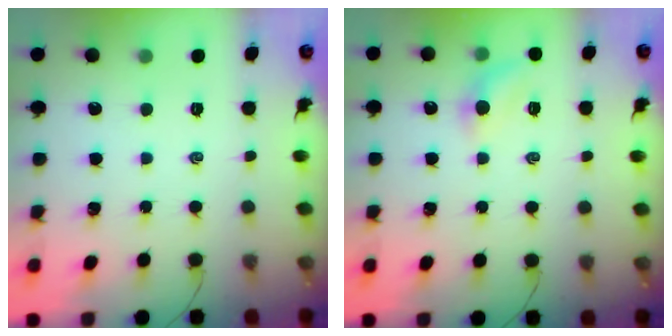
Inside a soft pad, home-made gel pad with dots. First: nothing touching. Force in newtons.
{"total": 5.0, "press": 4.8, "slide": 1.3}